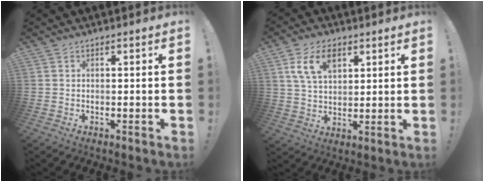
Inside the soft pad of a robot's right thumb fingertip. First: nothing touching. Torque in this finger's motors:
{"motor_torque": [0.38, 0.67, -0.03, 0.02, 0.00]}